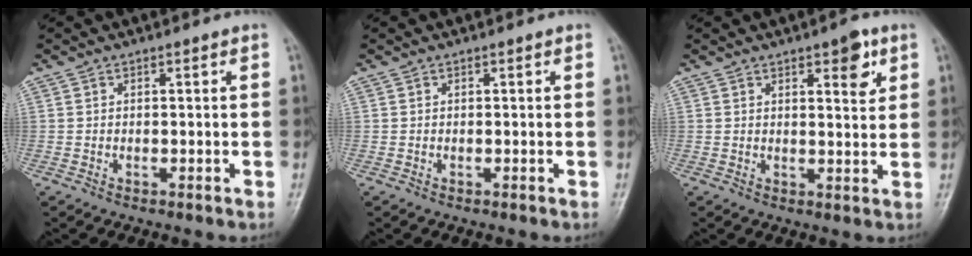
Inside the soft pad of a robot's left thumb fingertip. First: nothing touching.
{"total": 0.0}
{"total": 6.0, "force": [3.0, 2.2, 4.7], "torque": [-0.048, -0.014, 0.038]}